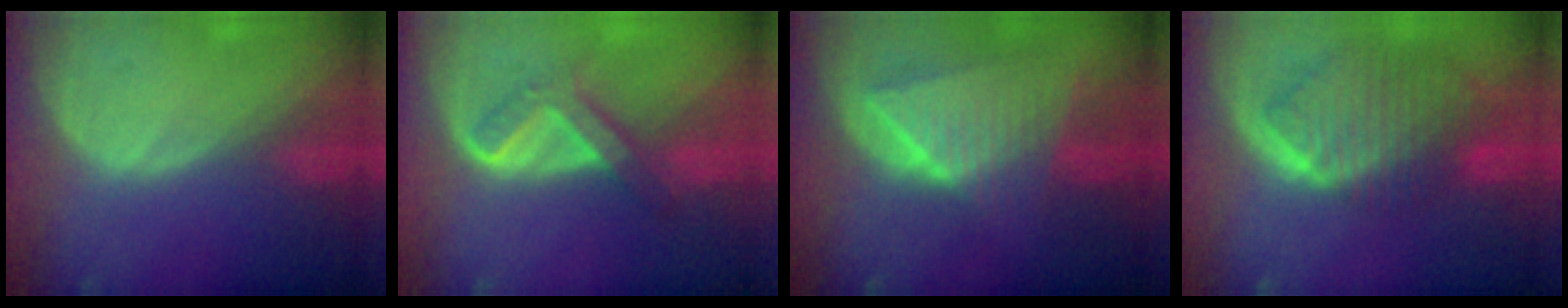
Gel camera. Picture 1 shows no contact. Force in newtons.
{"total": 5.6, "press": 5.1, "slide": 2.2}
{"total": 9.0, "press": 7.9, "slide": 4.3}
{"total": 10.0, "press": 8.6, "slide": 5.1}